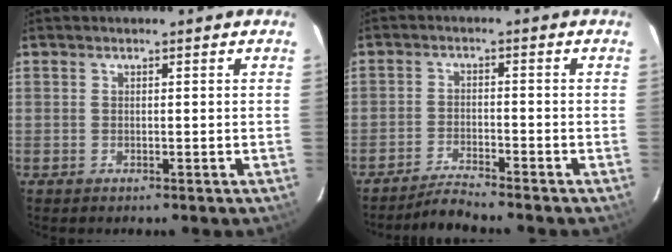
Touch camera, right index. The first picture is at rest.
{"total": 4.2, "force": [-4.1, -0.6, 0.7], "torque": [-0.036, 0.000, -0.079]}